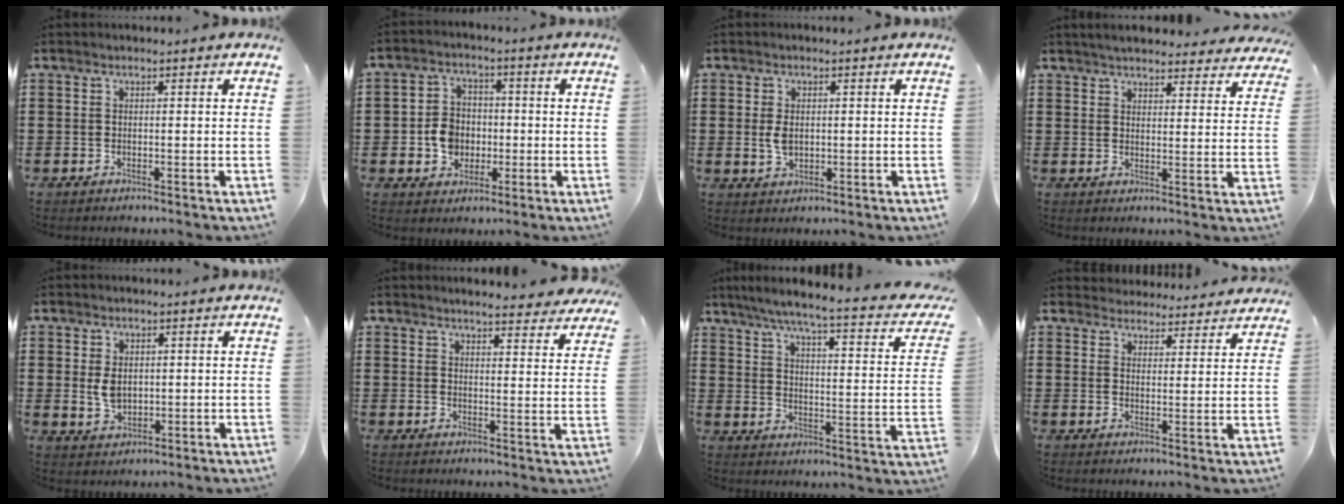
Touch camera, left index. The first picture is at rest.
{"total": 5.9, "force": [-0.8, 5.0, 2.9], "torque": [-0.065, 0.007, -0.018]}
{"total": 3.1, "force": [0.3, 1.8, 2.5], "torque": [-0.067, -0.002, 0.000]}
{"total": 4.3, "force": [4.2, 0.2, 0.9], "torque": [-0.032, -0.016, 0.075]}
{"total": 3.7, "force": [0.4, 2.4, 2.8], "torque": [-0.065, 0.003, 0.006]}
{"total": 4.1, "force": [4.0, -0.5, 0.9], "torque": [-0.024, -0.022, 0.070]}
{"total": 6.0, "force": [4.4, -0.6, 4.1], "torque": [-0.097, -0.040, 0.067]}
{"total": 3.9, "force": [3.9, 0.5, -0.1], "torque": [-0.013, -0.019, 0.071]}